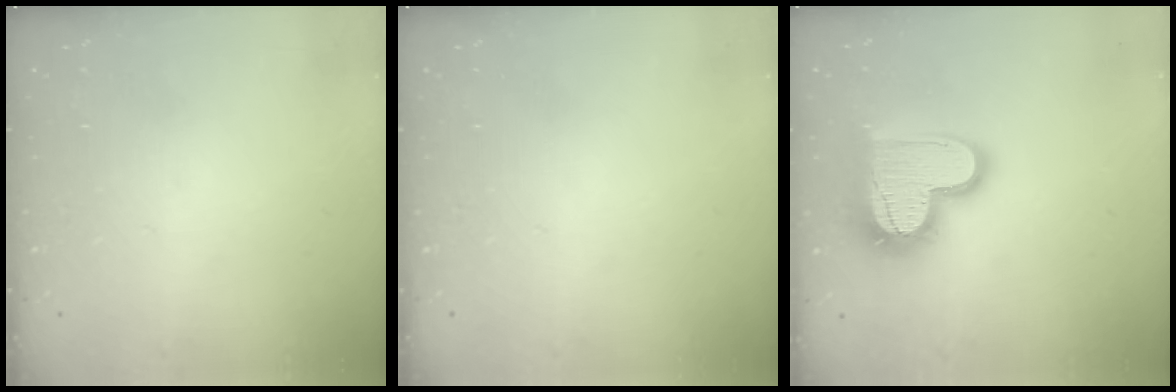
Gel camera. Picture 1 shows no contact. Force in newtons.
{"total": 0.0}
{"total": 18.6, "press": 18.6, "slide": 1.3}